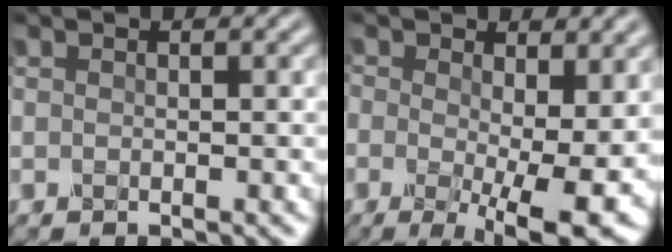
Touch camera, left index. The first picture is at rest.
{"total": 10.0, "force": [-0.9, 4.3, 8.9], "torque": [-0.143, -0.020, -0.010]}